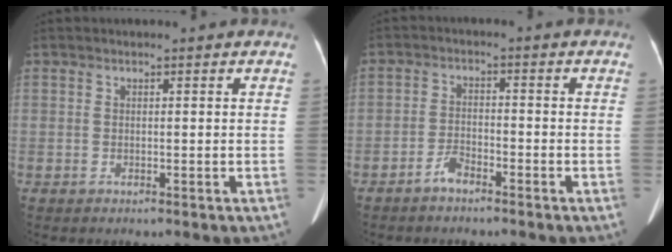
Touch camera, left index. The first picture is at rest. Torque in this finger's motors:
{"motor_torque": [0.02, 0.07, -0.03, 0.00]}